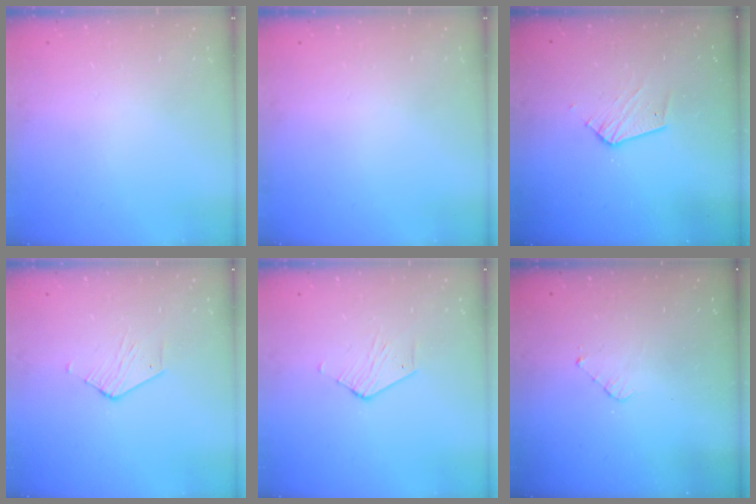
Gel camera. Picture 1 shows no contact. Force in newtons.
{"total": 0.0}
{"total": 7.6, "press": 7.6, "slide": 0.7}
{"total": 2.6, "press": 2.6, "slide": 0.2}
{"total": 2.6, "press": 2.6, "slide": 0.2}
{"total": 3.0, "press": 2.9, "slide": 0.2}